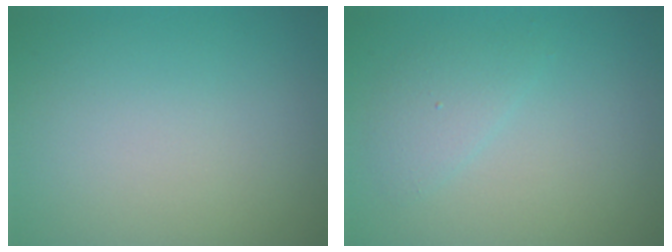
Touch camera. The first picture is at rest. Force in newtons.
{"total": 1.7, "press": 1.7, "slide": 0.2}